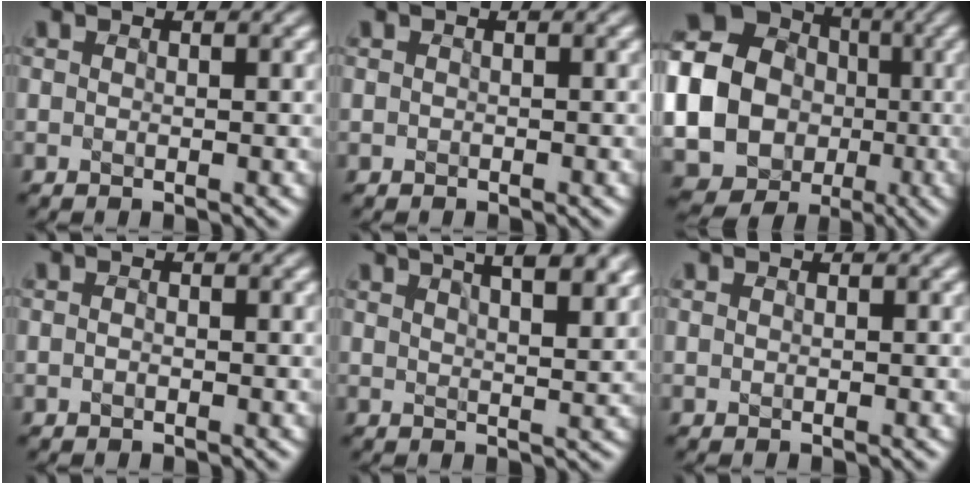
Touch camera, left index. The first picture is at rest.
{"total": 0.0}
{"total": 26.3, "force": [-3.5, 24.8, 8.0], "torque": [-0.194, 0.000, -0.109]}
{"total": 0.0}
{"total": 10.2, "force": [6.7, 3.9, 6.6], "torque": [-0.034, 0.046, 0.059]}
{"total": 0.0}